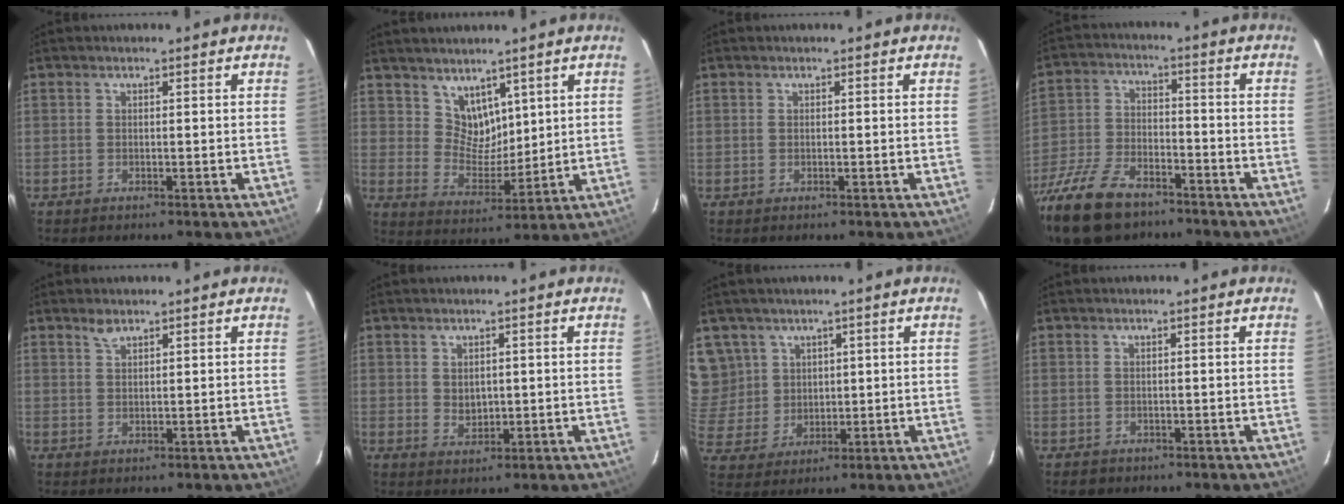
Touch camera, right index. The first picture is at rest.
{"total": 6.8, "force": [4.7, 4.6, 2.0], "torque": [-0.024, -0.001, 0.096]}
{"total": 0.0}
{"total": 18.6, "force": [-13.5, 8.1, 9.8], "torque": [-0.232, -0.029, -0.247]}
{"total": 1.7, "force": [1.4, 0.6, 0.8], "torque": [-0.012, 0.002, 0.026]}
{"total": 2.8, "force": [0.6, 2.2, 1.6], "torque": [-0.024, 0.001, 0.016]}
{"total": 9.1, "force": [4.8, 7.4, 2.0], "torque": [-0.040, 0.010, 0.111]}
{"total": 1.6, "force": [-0.7, 1.4, 0.2], "torque": [-0.005, 0.000, -0.006]}